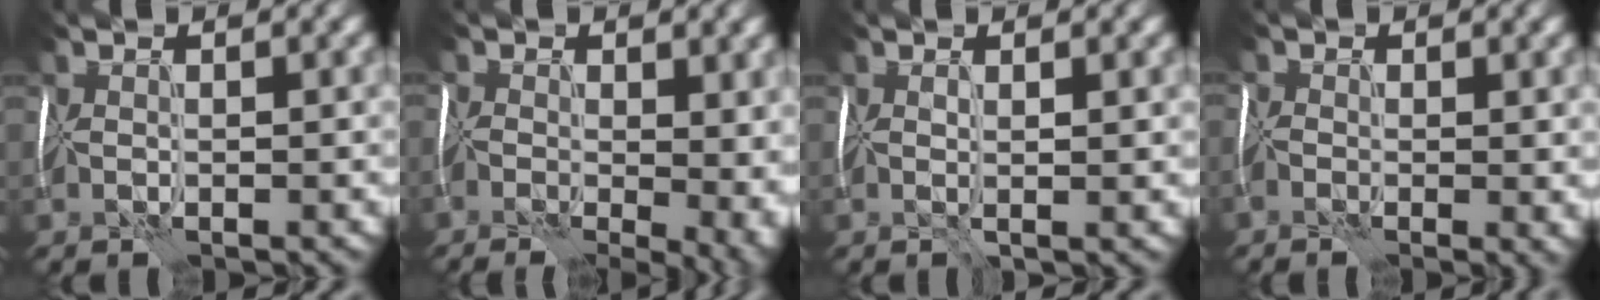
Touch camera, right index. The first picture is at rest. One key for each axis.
{"total": 13.2, "fx": -3.3, "fy": 7.4, "fz": 10.5, "tx": -0.150, "ty": 0.005, "tz": -0.015}
{"total": 0.9, "fx": 0.3, "fy": -0.1, "fz": 0.8, "tx": -0.018, "ty": -0.001, "tz": 0.007}
{"total": 4.1, "fx": -1.2, "fy": 2.2, "fz": 3.2, "tx": -0.078, "ty": -0.001, "tz": -0.011}